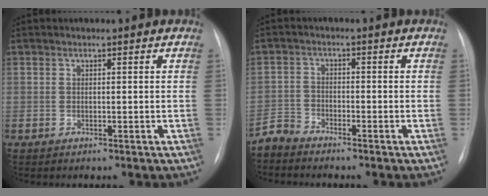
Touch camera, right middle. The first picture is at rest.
{"total": 2.8, "force": [-2.7, 0.4, -0.4], "torque": [0.011, -0.010, -0.057]}